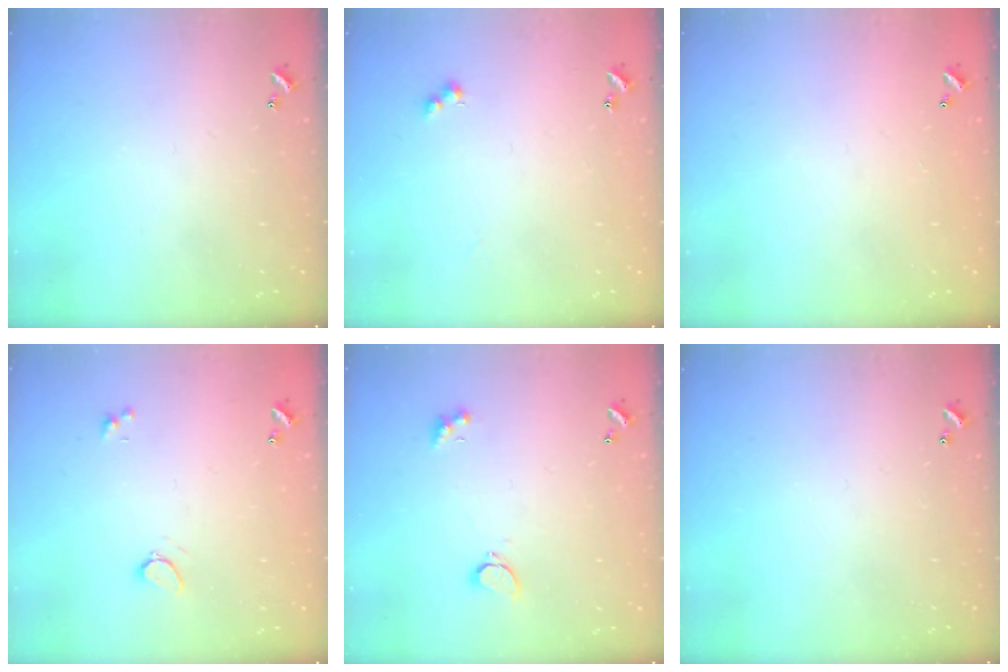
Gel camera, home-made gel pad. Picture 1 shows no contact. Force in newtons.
{"total": 2.4, "press": 2.3, "slide": 0.5}
{"total": 2.8, "press": 2.8, "slide": 0.1}
{"total": 0.9, "press": 0.6, "slide": 0.6}
{"total": 2.1, "press": 2.0, "slide": 0.6}
{"total": 0.0}